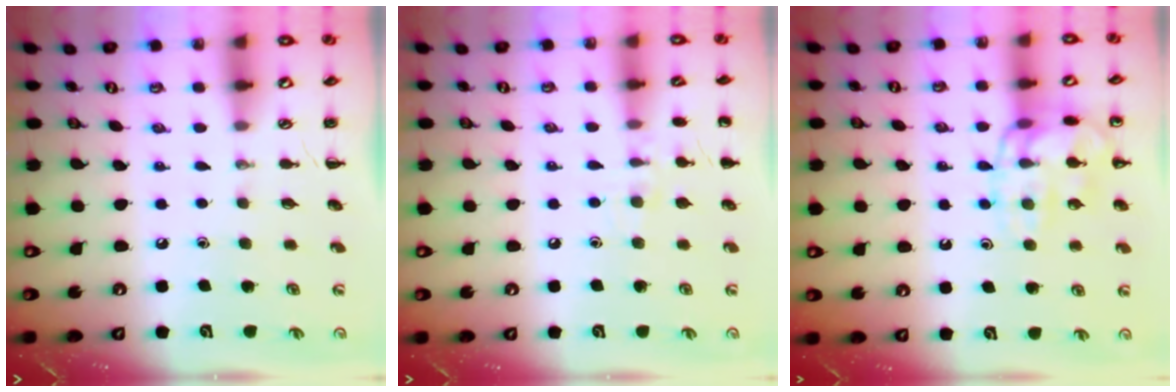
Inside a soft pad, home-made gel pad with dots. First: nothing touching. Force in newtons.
{"total": 7.9, "press": 7.6, "slide": 2.1}
{"total": 14.5, "press": 14.5, "slide": 0.5}